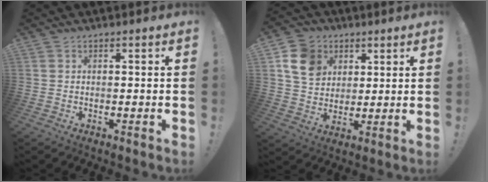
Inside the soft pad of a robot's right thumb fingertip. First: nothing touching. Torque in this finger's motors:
{"motor_torque": [0.07, 0.13, 0.27, 0.30, 0.03]}